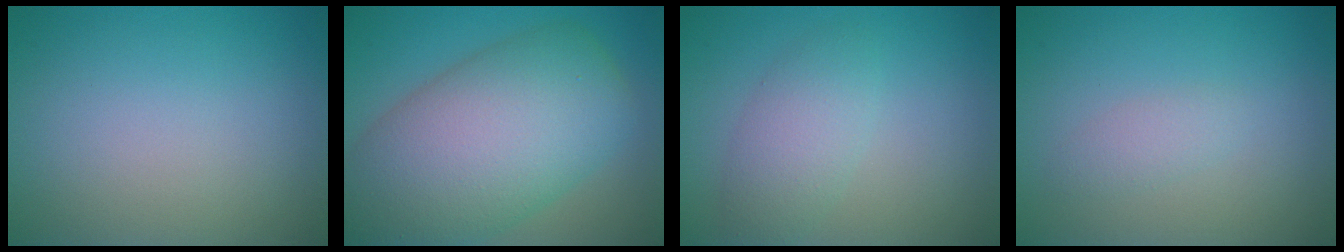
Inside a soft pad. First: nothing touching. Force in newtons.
{"total": 12.9, "press": 12.9, "slide": 0.6}
{"total": 3.1, "press": 3.1, "slide": 0.2}
{"total": 1.3, "press": 1.3, "slide": 0.1}